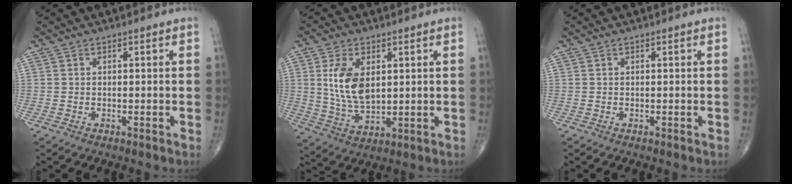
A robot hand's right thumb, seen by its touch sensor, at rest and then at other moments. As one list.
[{"total": 10.6, "force": [2.3, 6.1, 8.4], "torque": [-0.155, -0.014, 0.054]}, {"total": 0.0}]